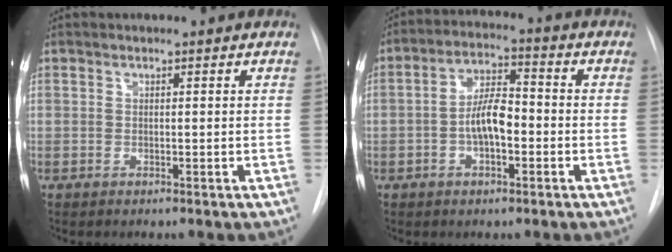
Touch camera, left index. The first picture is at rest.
{"total": 7.0, "force": [-1.6, 2.7, 6.3], "torque": [-0.126, 0.017, -0.031]}